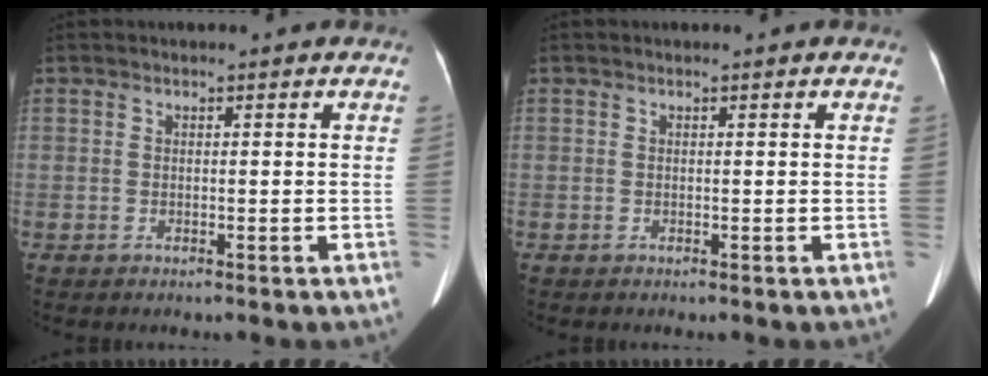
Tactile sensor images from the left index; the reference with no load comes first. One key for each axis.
{"total": 0.0}